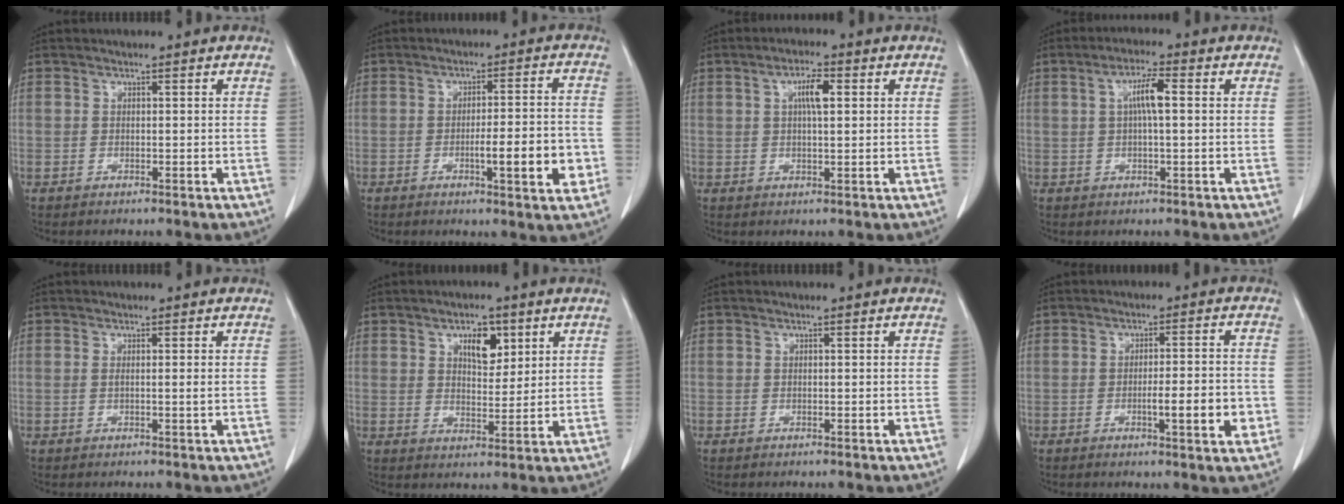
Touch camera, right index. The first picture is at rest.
{"total": 8.5, "force": [-2.6, 1.0, 8.1], "torque": [-0.114, 0.003, -0.033]}
{"total": 4.3, "force": [1.2, 0.9, 4.0], "torque": [-0.073, 0.005, 0.019]}
{"total": 4.7, "force": [0.8, 0.5, 4.6], "torque": [-0.087, 0.009, 0.011]}
{"total": 0.9, "force": [0.1, -0.2, 0.9], "torque": [-0.019, -0.002, 0.000]}
{"total": 5.5, "force": [2.7, 2.6, 4.1], "torque": [-0.066, 0.001, 0.045]}
{"total": 0.0}
{"total": 6.6, "force": [-2.0, 0.7, 6.3], "torque": [-0.090, -0.001, -0.024]}